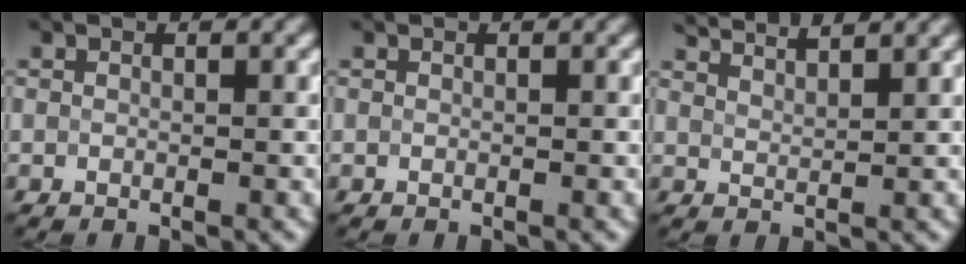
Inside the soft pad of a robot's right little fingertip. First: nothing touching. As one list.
[{"total": 0.0}, {"total": 4.8, "force": [4.3, 1.1, 1.9], "torque": [-0.006, 0.018, 0.043]}]